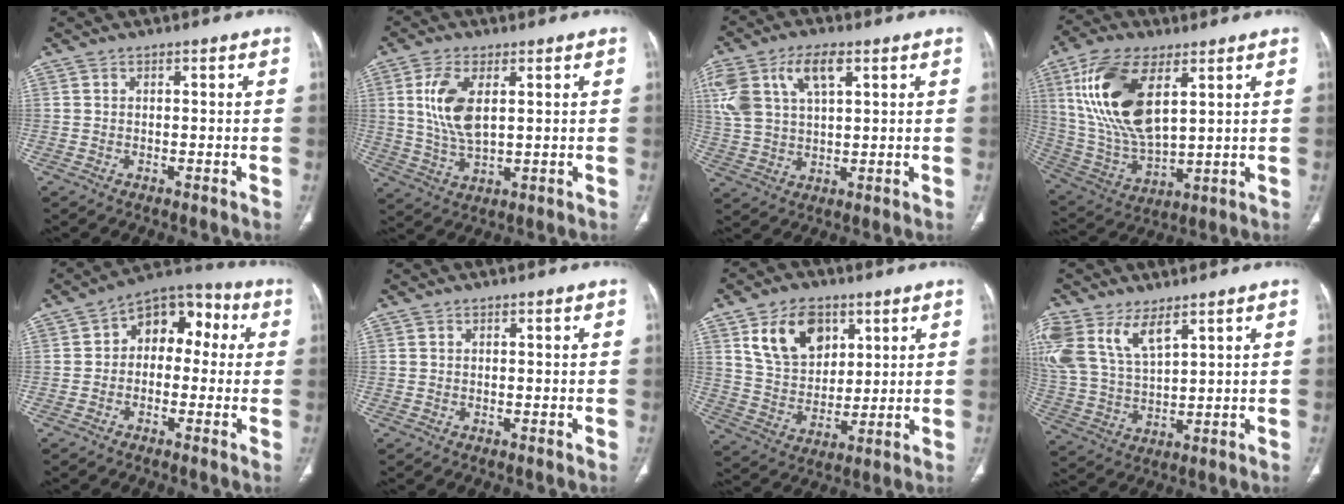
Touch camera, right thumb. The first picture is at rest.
{"total": 9.4, "force": [2.4, 4.5, 7.9], "torque": [-0.165, -0.010, 0.053]}
{"total": 13.2, "force": [5.5, 6.9, 9.9], "torque": [-0.206, 0.010, 0.109]}
{"total": 19.0, "force": [6.9, 9.1, 15.3], "torque": [-0.300, -0.020, 0.141]}
{"total": 10.6, "force": [1.1, 7.4, 7.6], "torque": [-0.060, 0.040, 0.000]}
{"total": 0.0}
{"total": 13.3, "force": [6.2, 9.1, 7.5], "torque": [-0.094, -0.025, 0.122]}
{"total": 13.1, "force": [7.3, 6.3, 8.8], "torque": [-0.188, -0.013, 0.158]}